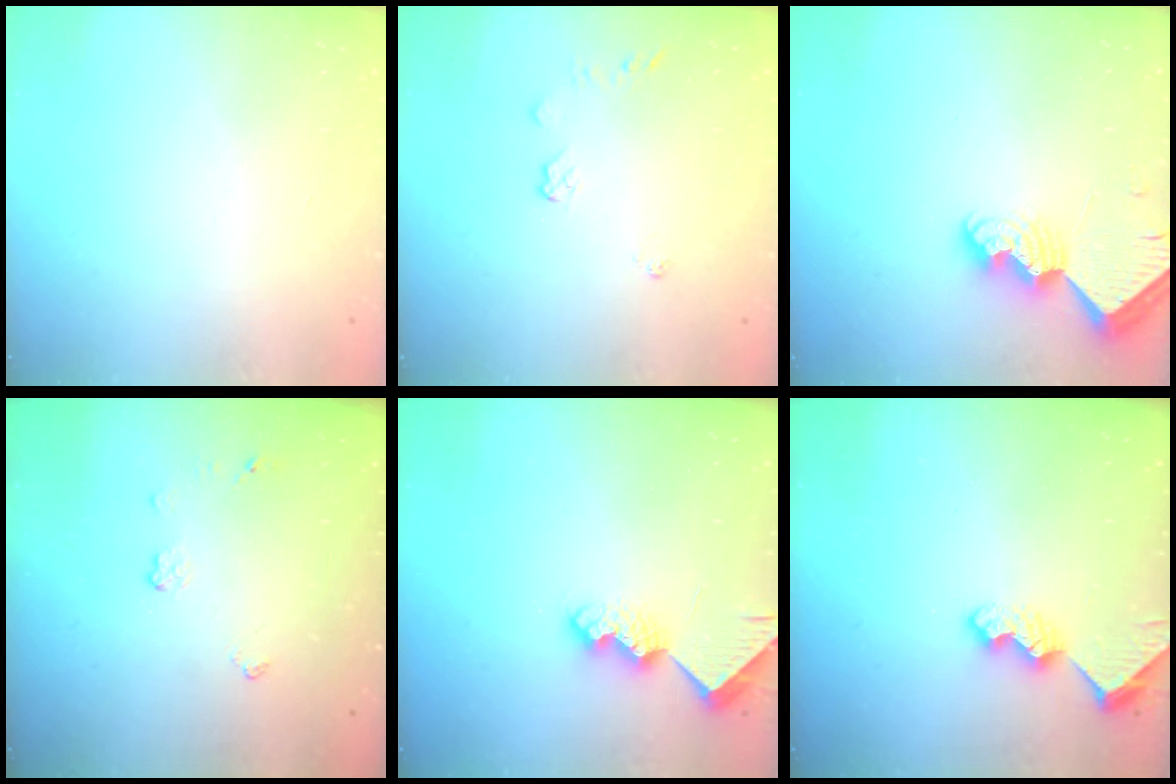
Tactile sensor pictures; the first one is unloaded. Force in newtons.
{"total": 4.8, "press": 4.8, "slide": 0.7}
{"total": 8.8, "press": 8.7, "slide": 0.8}
{"total": 4.5, "press": 4.5, "slide": 0.7}
{"total": 7.9, "press": 7.8, "slide": 0.5}
{"total": 8.5, "press": 8.5, "slide": 0.6}